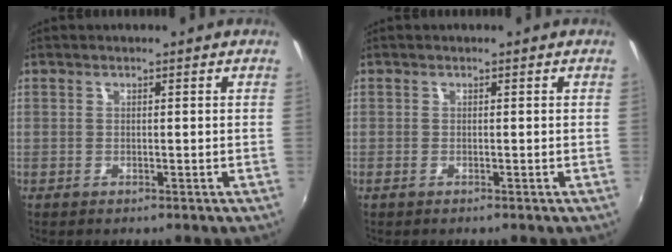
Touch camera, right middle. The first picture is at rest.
{"total": 0.6, "force": [-0.4, 0.0, 0.3], "torque": [-0.007, -0.002, -0.010]}